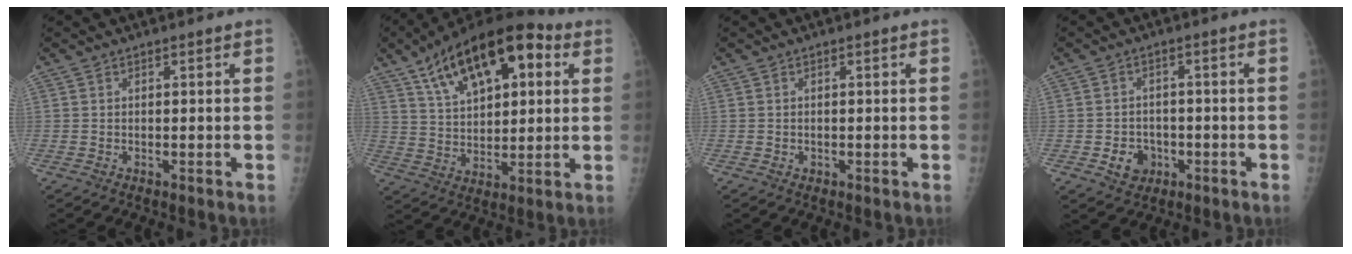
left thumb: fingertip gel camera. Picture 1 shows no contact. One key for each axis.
{"total": 20.6, "fx": 9.1, "fy": 10.1, "fz": 15.5, "tx": -0.223, "ty": -0.001, "tz": 0.153}
{"total": 0.5, "fx": -0.1, "fy": 0.5, "fz": 0.1, "tx": -0.001, "ty": 0.002, "tz": -0.002}
{"total": 4.9, "fx": -1.7, "fy": 4.2, "fz": 2.0, "tx": -0.013, "ty": 0.010, "tz": -0.022}